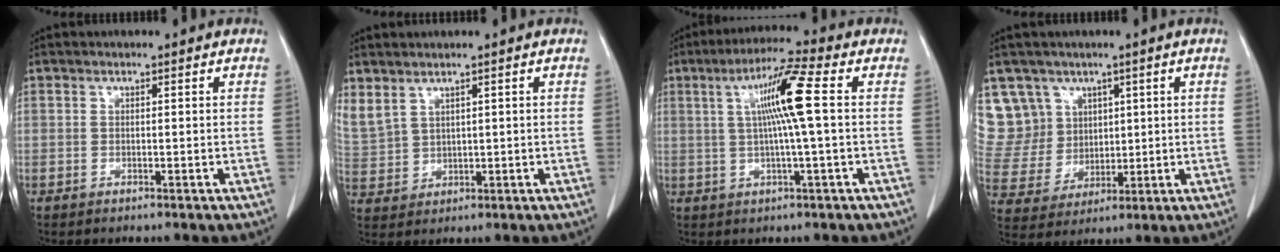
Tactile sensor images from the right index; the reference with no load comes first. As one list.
[{"total": 8.3, "force": [4.8, 5.7, 3.8], "torque": [-0.119, 0.010, 0.119]}, {"total": 9.1, "force": [1.4, -0.7, 9.0], "torque": [-0.162, 0.010, 0.024]}, {"total": 10.1, "force": [5.5, 8.4, 0.6], "torque": [-0.030, 0.039, 0.128]}]